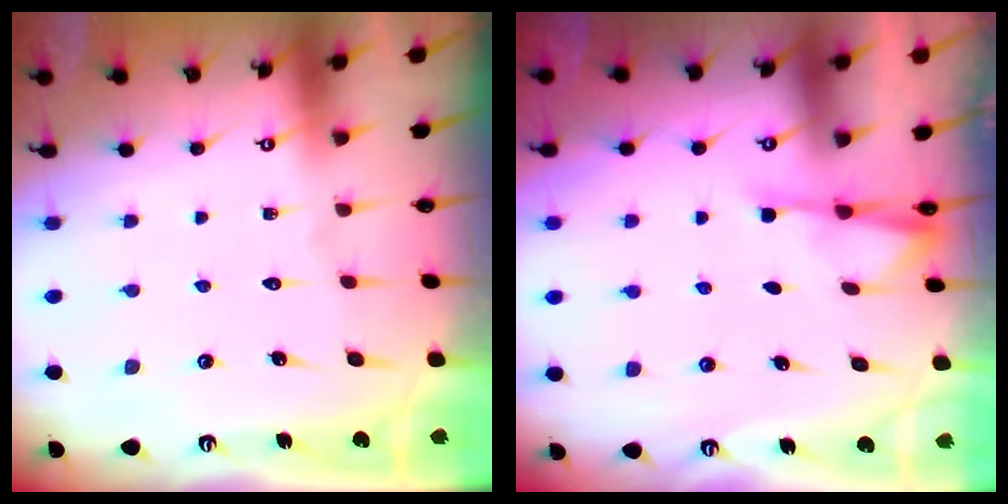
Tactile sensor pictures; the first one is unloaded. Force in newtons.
{"total": 2.4, "press": 2.3, "slide": 0.4}